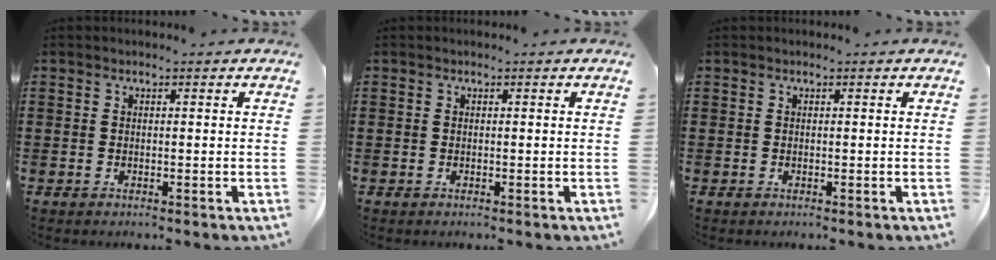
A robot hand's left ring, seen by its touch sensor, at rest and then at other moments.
{"total": 0.0}
{"total": 0.0}